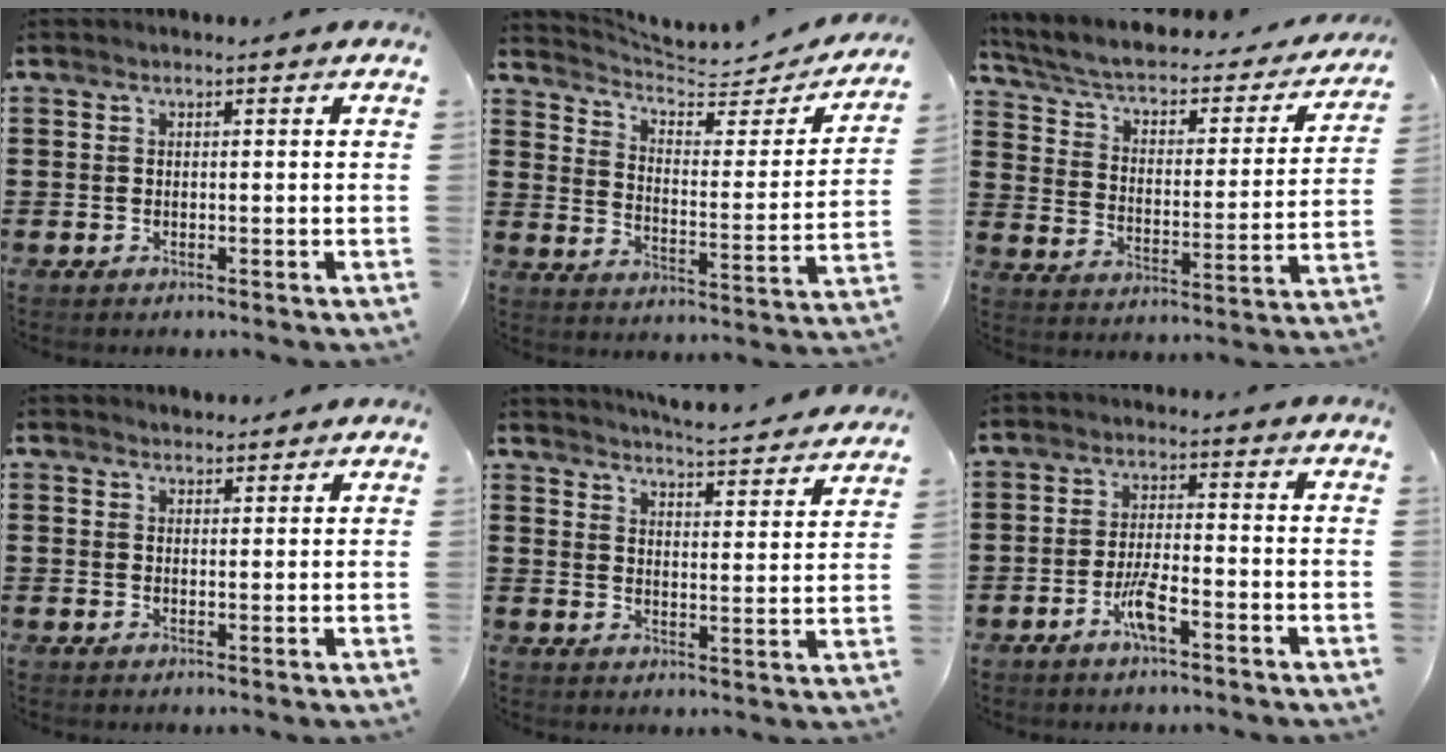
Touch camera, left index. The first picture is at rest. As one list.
[{"total": 5.4, "force": [4.9, 0.8, 2.2], "torque": [-0.067, -0.038, 0.079]}, {"total": 4.0, "force": [2.6, 1.7, 2.5], "torque": [-0.063, -0.024, 0.038]}, {"total": 1.7, "force": [1.7, 0.4, -0.1], "torque": [-0.002, 0.004, 0.033]}, {"total": 4.4, "force": [4.3, -0.7, 0.6], "torque": [-0.024, -0.042, 0.067]}, {"total": 5.1, "force": [-2.5, 1.1, 4.4], "torque": [-0.091, 0.000, -0.049]}]